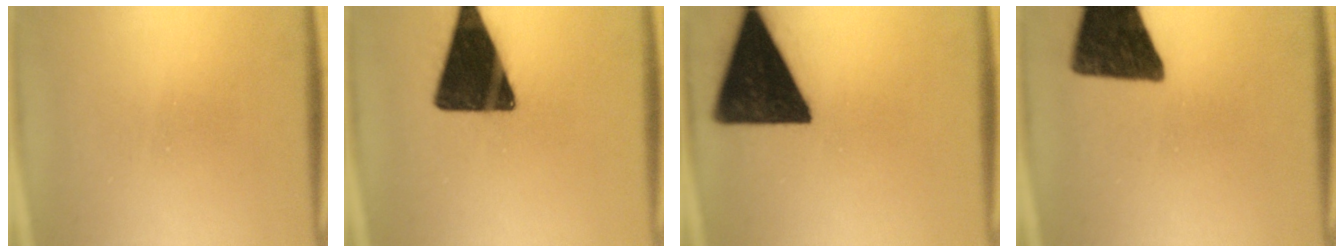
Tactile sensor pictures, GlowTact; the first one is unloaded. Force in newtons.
{"total": 16.7}
{"total": 18.4}
{"total": 15.5}